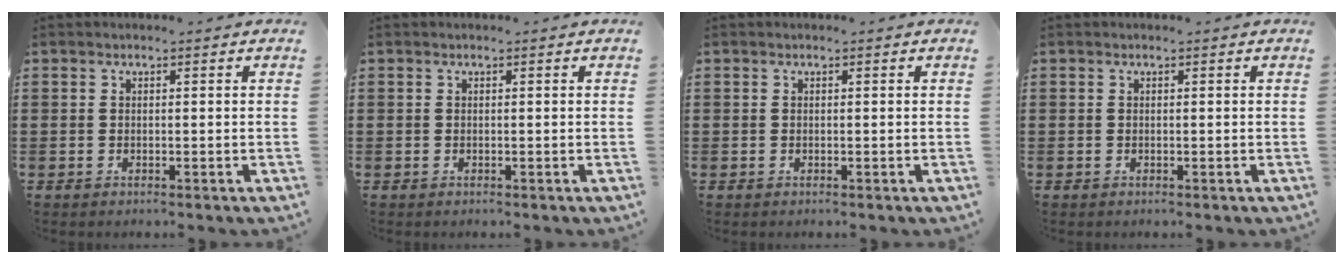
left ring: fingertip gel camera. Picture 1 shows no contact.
{"total": 0.0}
{"total": 0.0}
{"total": 0.0}